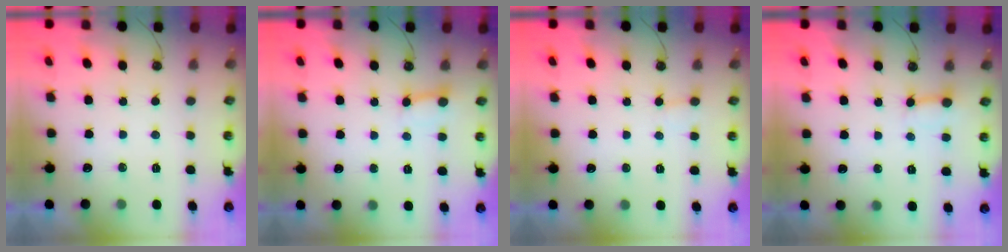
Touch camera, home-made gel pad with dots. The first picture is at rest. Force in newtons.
{"total": 4.3, "press": 4.3, "slide": 0.5}
{"total": 4.1, "press": 4.0, "slide": 0.4}
{"total": 2.8, "press": 2.8, "slide": 0.4}